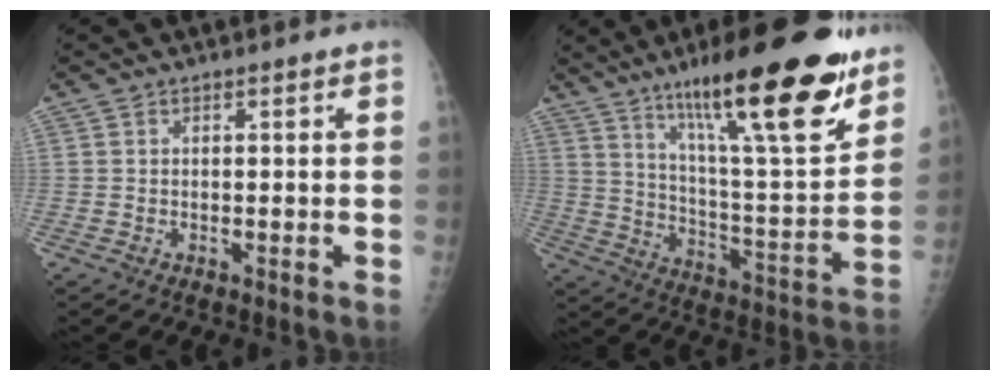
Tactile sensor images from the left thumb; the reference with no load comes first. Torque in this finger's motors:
{"motor_torque": [1.32, -0.11, 1.47, -1.31, 0.46]}